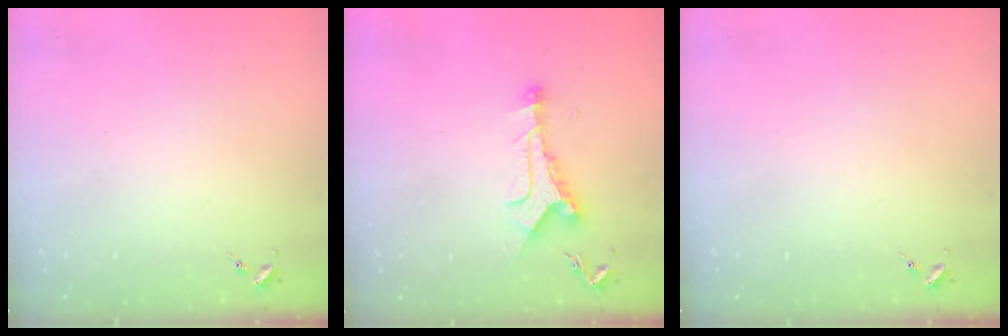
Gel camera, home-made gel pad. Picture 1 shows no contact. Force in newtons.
{"total": 10.1, "press": 10.1, "slide": 0.8}
{"total": 0.0}